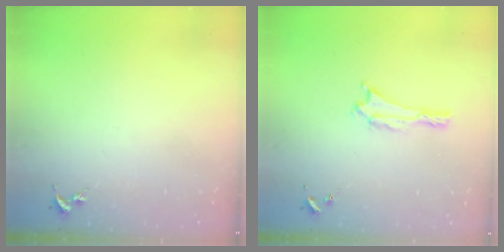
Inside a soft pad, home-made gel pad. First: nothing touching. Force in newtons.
{"total": 0.0}